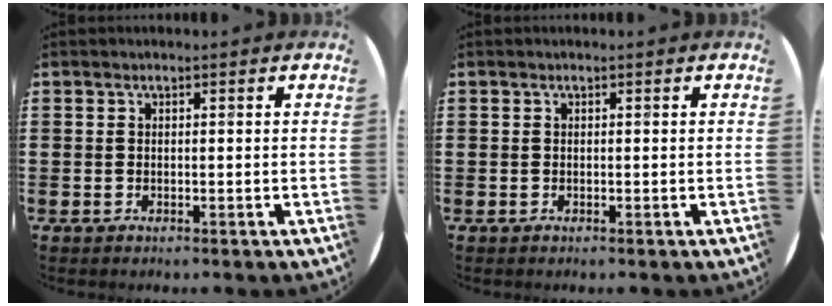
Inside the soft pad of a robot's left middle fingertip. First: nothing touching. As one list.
[{"total": 0.0}]